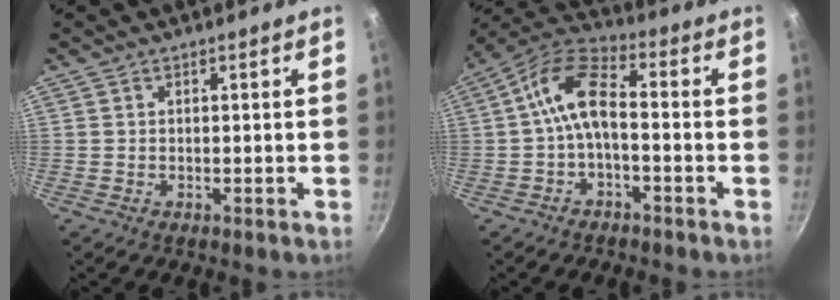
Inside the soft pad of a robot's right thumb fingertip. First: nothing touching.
{"total": 9.2, "force": [-1.6, 4.4, 7.9], "torque": [-0.154, 0.043, -0.042]}